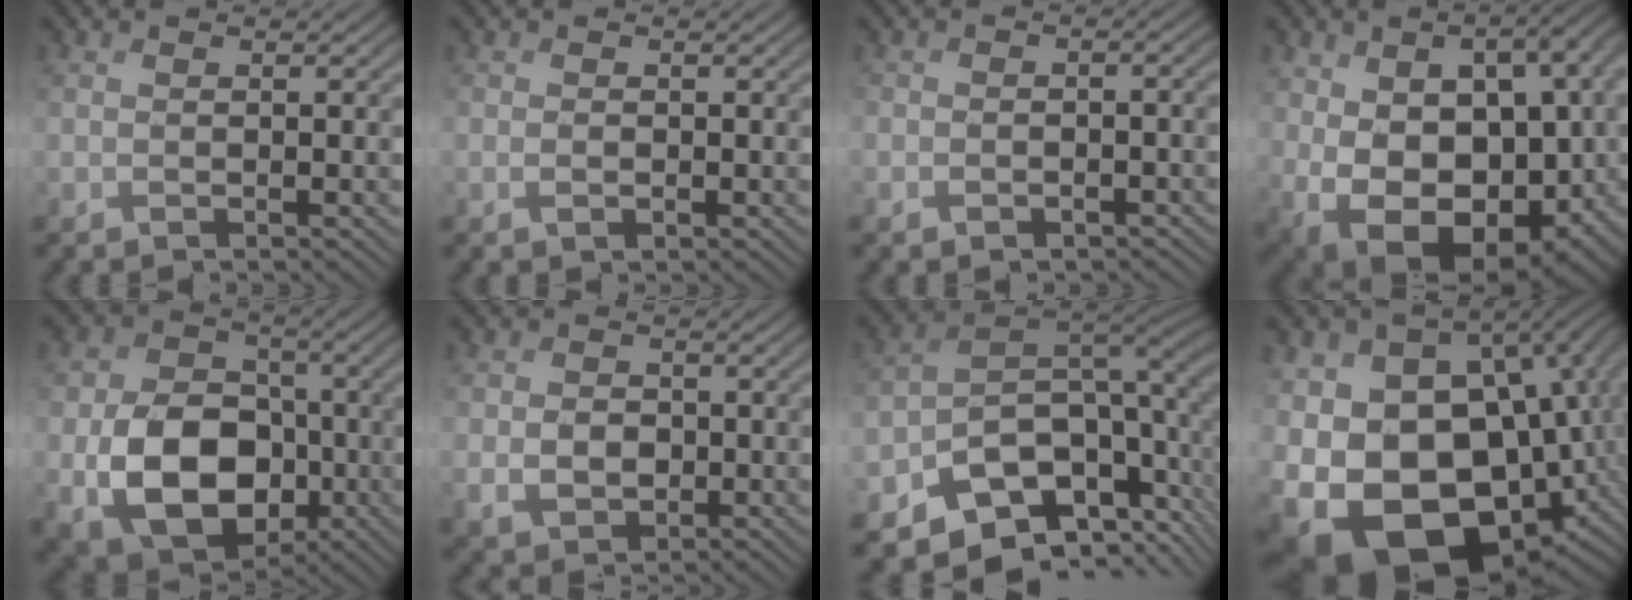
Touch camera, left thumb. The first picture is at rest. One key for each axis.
{"total": 0.6, "fx": -0.3, "fy": 0.4, "fz": 0.3, "tx": -0.005, "ty": -0.003, "tz": -0.005}
{"total": 2.1, "fx": -1.3, "fy": 1.3, "fz": 0.9, "tx": -0.014, "ty": -0.006, "tz": -0.021}
{"total": 20.1, "fx": -1.2, "fy": 13.2, "fz": 15.1, "tx": -0.237, "ty": -0.058, "tz": 0.039}
{"total": 12.5, "fx": -3.2, "fy": 9.3, "fz": 7.7, "tx": -0.158, "ty": -0.023, "tz": -0.061}
{"total": 3.9, "fx": -0.7, "fy": 3.2, "fz": 2.2, "tx": -0.050, "ty": -0.011, "tz": -0.008}
{"total": 13.1, "fx": -6.1, "fy": 8.9, "fz": 7.5, "tx": -0.151, "ty": -0.034, "tz": -0.098}
{"total": 22.4, "fx": -5.5, "fy": 15.3, "fz": 15.4, "tx": -0.293, "ty": -0.029, "tz": -0.069}